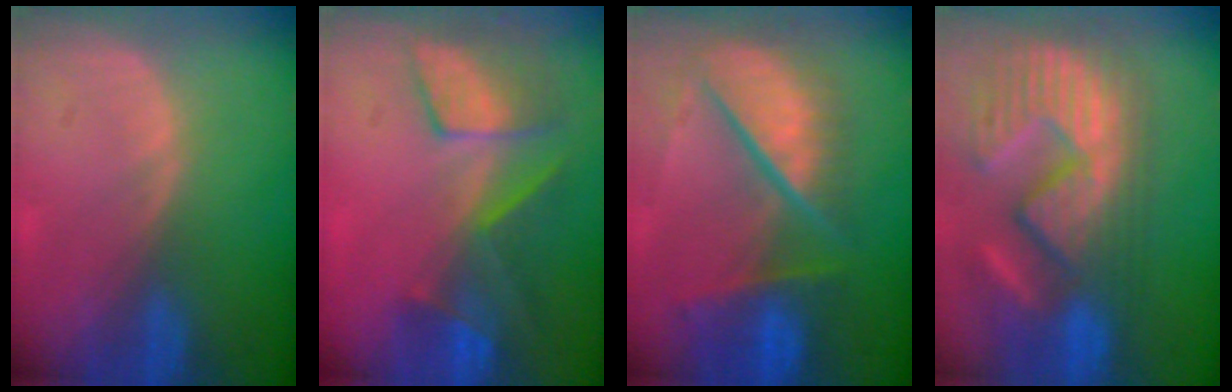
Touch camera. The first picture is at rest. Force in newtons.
{"total": 8.1, "press": 7.2, "slide": 3.9}
{"total": 11.0, "press": 9.1, "slide": 6.2}
{"total": 14.5, "press": 12.4, "slide": 7.7}